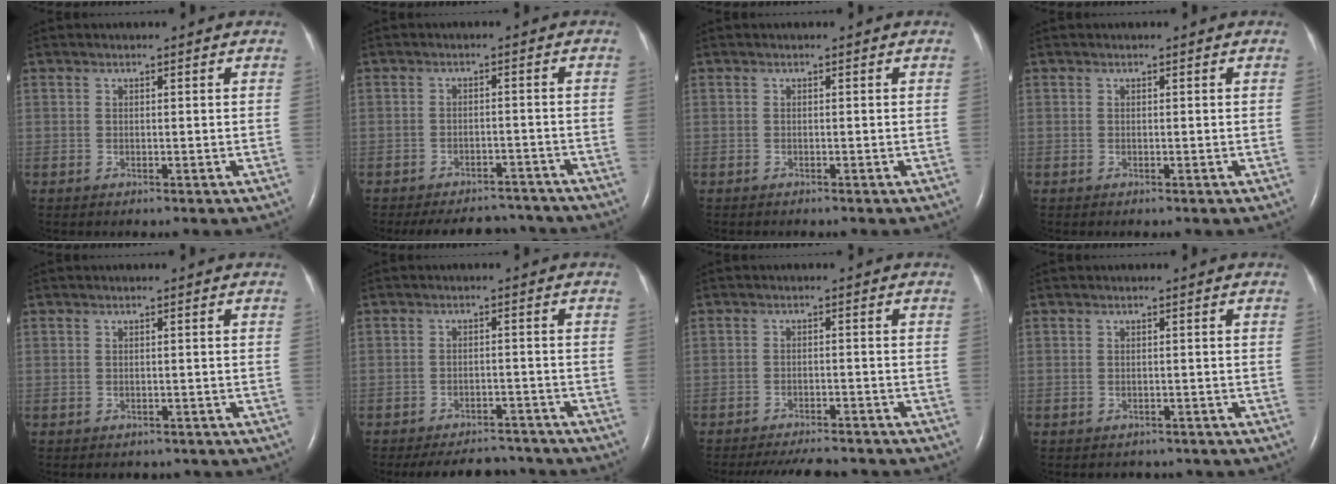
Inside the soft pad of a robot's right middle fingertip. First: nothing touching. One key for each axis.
{"total": 10.7, "fx": -9.8, "fy": 3.6, "fz": 2.5, "tx": -0.041, "ty": 0.007, "tz": -0.121}
{"total": 1.0, "fx": -0.9, "fy": 0.3, "fz": 0.4, "tx": -0.009, "ty": -0.002, "tz": -0.009}
{"total": 0.0}
{"total": 2.9, "fx": -2.5, "fy": 1.4, "fz": 0.6, "tx": -0.008, "ty": 0.001, "tz": -0.027}
{"total": 9.4, "fx": -8.7, "fy": 2.9, "fz": 2.0, "tx": -0.028, "ty": 0.004, "tz": -0.112}
{"total": 10.0, "fx": -9.3, "fy": 2.0, "fz": 3.2, "tx": -0.050, "ty": -0.006, "tz": -0.123}
{"total": 3.0, "fx": -2.6, "fy": 1.5, "fz": 0.3, "tx": -0.005, "ty": 0.005, "tz": -0.030}